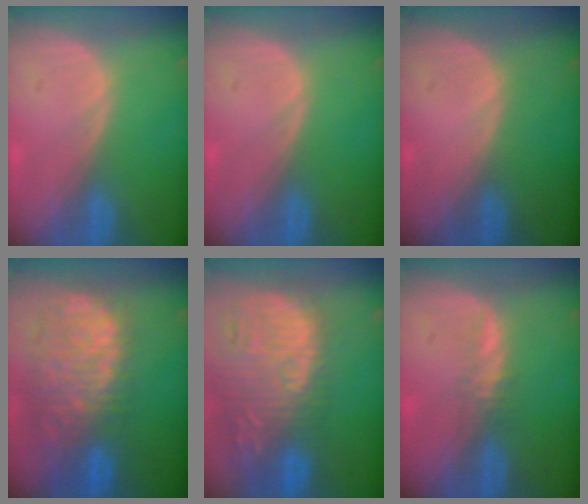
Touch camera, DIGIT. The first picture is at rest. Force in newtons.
{"total": 0.0}
{"total": 0.0}
{"total": 12.3, "press": 10.1, "slide": 7.0}
{"total": 15.4, "press": 13.0, "slide": 8.2}
{"total": 1.6, "press": 1.5, "slide": 0.5}